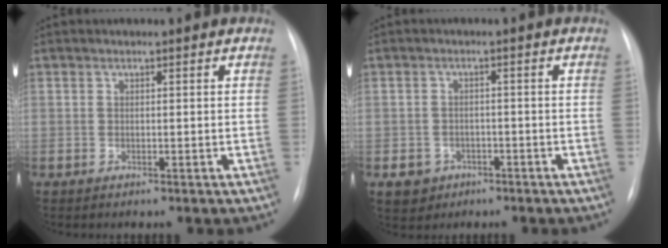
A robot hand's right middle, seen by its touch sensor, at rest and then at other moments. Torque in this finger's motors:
{"motor_torque": [0.39, -0.35, 0.18, 0.03]}